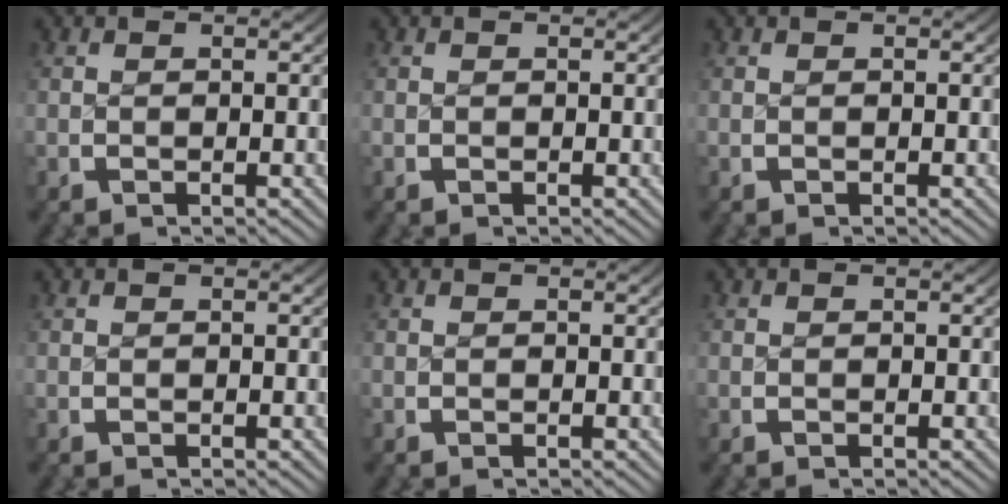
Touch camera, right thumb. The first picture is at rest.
{"total": 0.0}
{"total": 0.0}
{"total": 0.0}
{"total": 0.0}
{"total": 0.0}